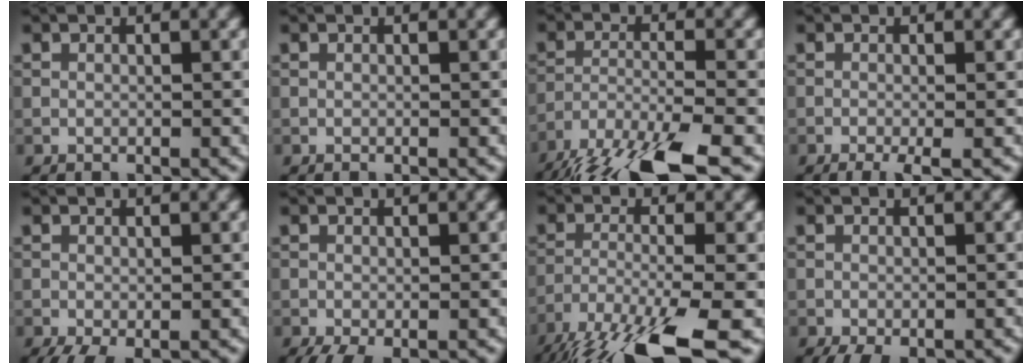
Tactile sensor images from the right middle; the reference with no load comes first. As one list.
[{"total": 0.0}, {"total": 10.7, "force": [-8.2, 2.6, 6.4], "torque": [-0.124, -0.029, -0.145]}, {"total": 2.2, "force": [-1.1, 0.4, 1.9], "torque": [-0.032, -0.004, -0.025]}, {"total": 2.8, "force": [-1.6, 1.0, 2.0], "torque": [-0.037, -0.009, -0.023]}, {"total": 3.2, "force": [-2.2, 1.0, 2.1], "torque": [-0.036, -0.010, -0.034]}, {"total": 11.1, "force": [-7.7, 2.3, 7.6], "torque": [-0.146, -0.018, -0.138]}, {"total": 3.6, "force": [-2.8, 1.0, 2.1], "torque": [-0.029, -0.007, -0.041]}]